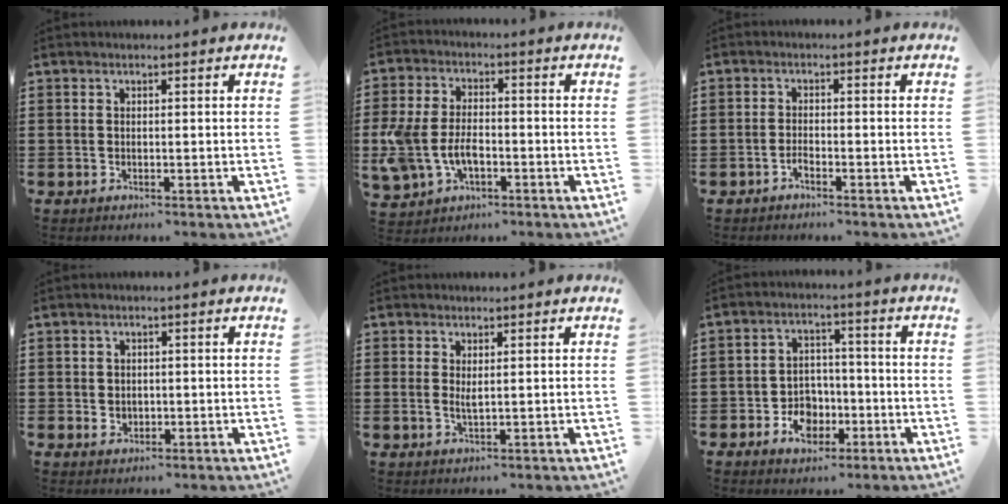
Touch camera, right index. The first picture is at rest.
{"total": 7.2, "force": [-1.8, 4.6, 5.2], "torque": [-0.134, 0.001, -0.040]}
{"total": 1.2, "force": [-1.1, 0.3, 0.4], "torque": [-0.011, -0.002, -0.020]}
{"total": 1.5, "force": [0.4, 1.4, 0.5], "torque": [-0.013, 0.008, 0.005]}
{"total": 1.6, "force": [0.9, 0.4, 1.3], "torque": [-0.027, 0.002, 0.016]}
{"total": 5.6, "force": [-2.3, 4.3, 2.7], "torque": [-0.050, 0.015, -0.040]}